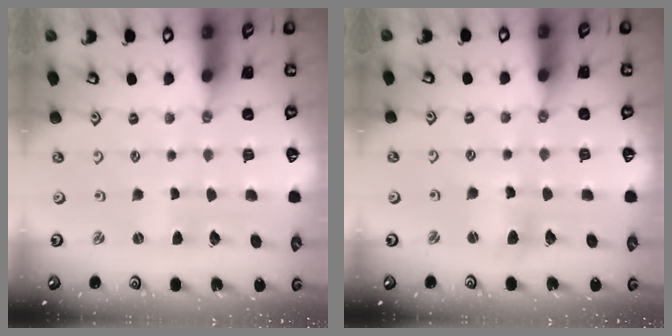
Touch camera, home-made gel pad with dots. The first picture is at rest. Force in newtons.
{"total": 4.8, "press": 4.7, "slide": 0.6}